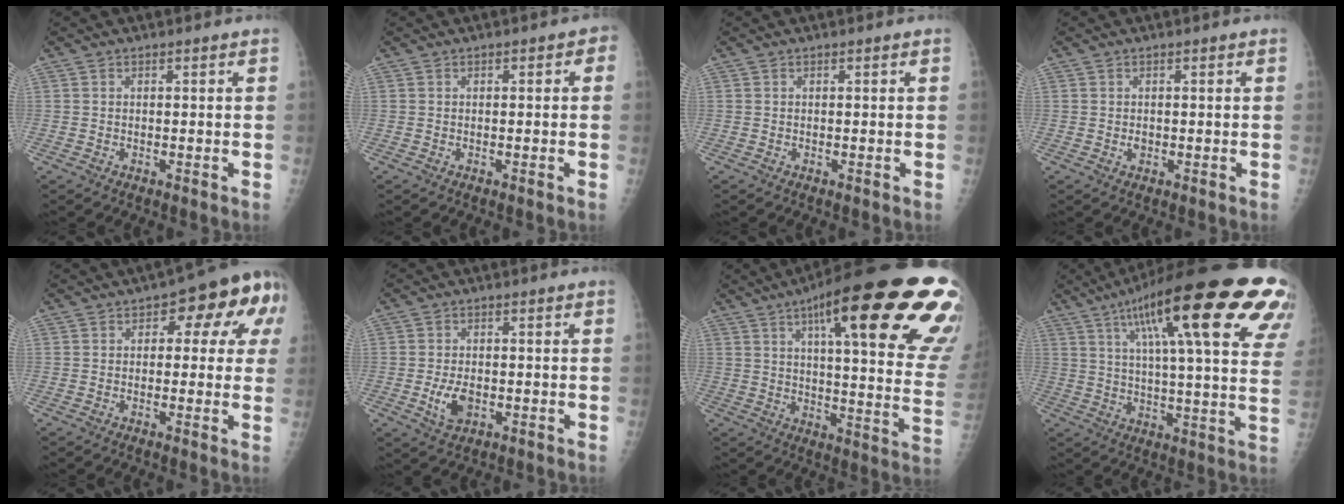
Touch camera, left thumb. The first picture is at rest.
{"total": 1.5, "force": [0.0, 1.1, 1.1], "torque": [0.003, 0.006, -0.009]}
{"total": 0.0}
{"total": 0.9, "force": [-0.1, 0.7, 0.4], "torque": [-0.002, 0.001, -0.001]}
{"total": 10.6, "force": [3.4, 5.5, 8.4], "torque": [-0.054, 0.014, 0.029]}
{"total": 4.7, "force": [-1.2, 2.9, 3.5], "torque": [-0.063, -0.002, -0.017]}
{"total": 33.1, "force": [16.7, 7.7, 27.5], "torque": [-0.277, -0.020, 0.231]}
{"total": 31.4, "force": [15.5, 6.9, 26.4], "torque": [-0.322, 0.003, 0.220]}